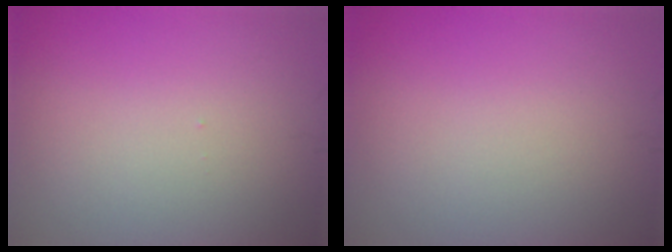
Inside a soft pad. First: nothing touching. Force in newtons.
{"total": 0.0}